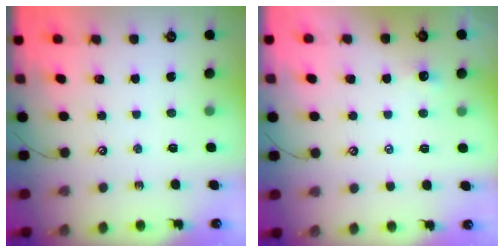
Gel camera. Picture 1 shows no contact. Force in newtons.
{"total": 2.7, "press": 2.7, "slide": 0.2}